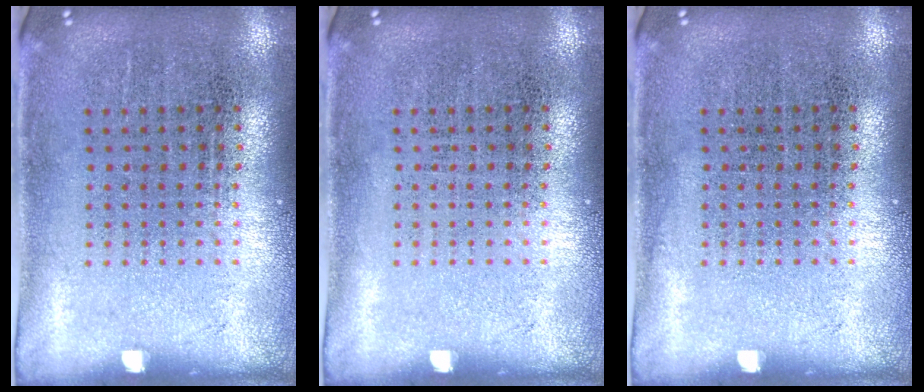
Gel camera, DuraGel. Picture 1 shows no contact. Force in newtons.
{"total": 0.0}
{"total": 0.0}